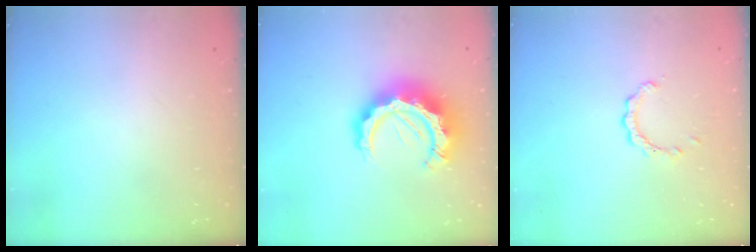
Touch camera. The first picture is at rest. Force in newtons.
{"total": 15.4, "press": 15.4, "slide": 1.4}
{"total": 2.6, "press": 2.6, "slide": 0.2}